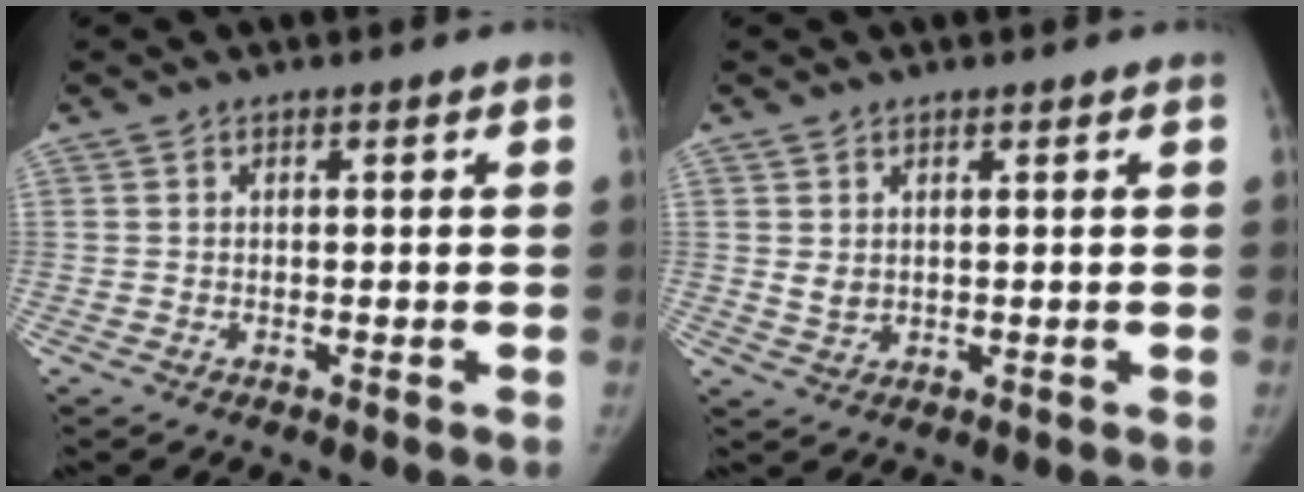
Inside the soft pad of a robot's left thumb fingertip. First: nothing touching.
{"total": 2.1, "force": [0.8, 1.5, 1.2], "torque": [-0.014, -0.010, 0.024]}